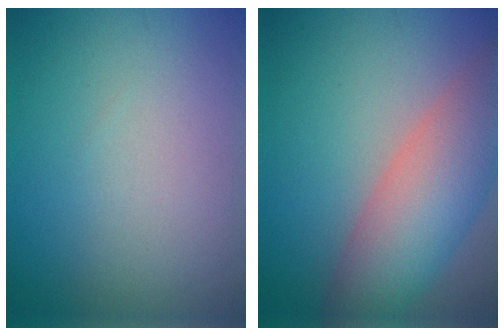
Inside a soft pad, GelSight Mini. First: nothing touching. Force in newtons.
{"total": 8.2, "press": 8.2, "slide": 0.4}